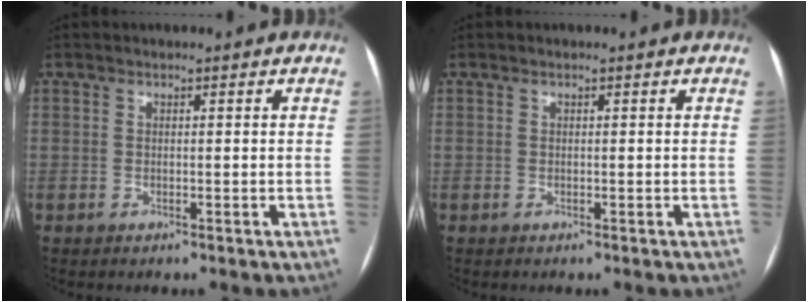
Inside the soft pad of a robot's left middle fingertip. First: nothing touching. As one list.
[{"total": 0.0}]